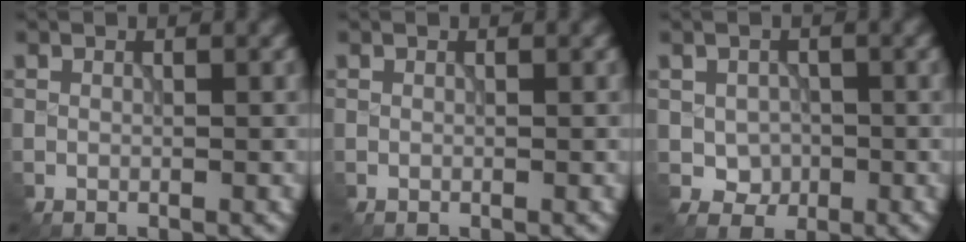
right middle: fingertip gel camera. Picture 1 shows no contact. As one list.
[{"total": 0.0}, {"total": 2.0, "force": [-0.3, 1.9, 0.5], "torque": [-0.013, -0.007, -0.003]}]